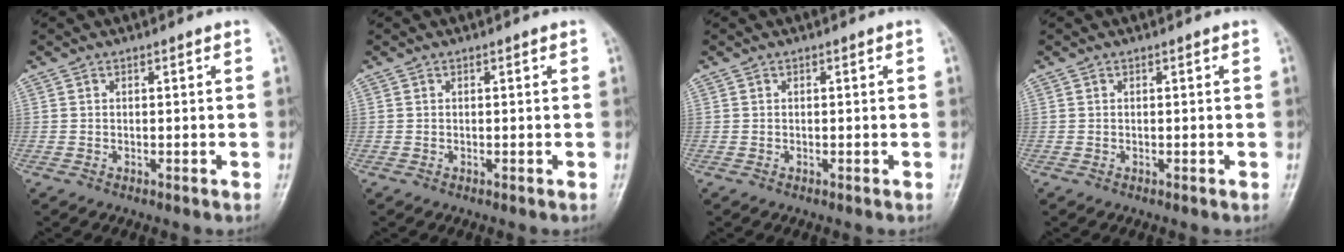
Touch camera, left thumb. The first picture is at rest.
{"total": 0.0}
{"total": 0.0}
{"total": 0.0}